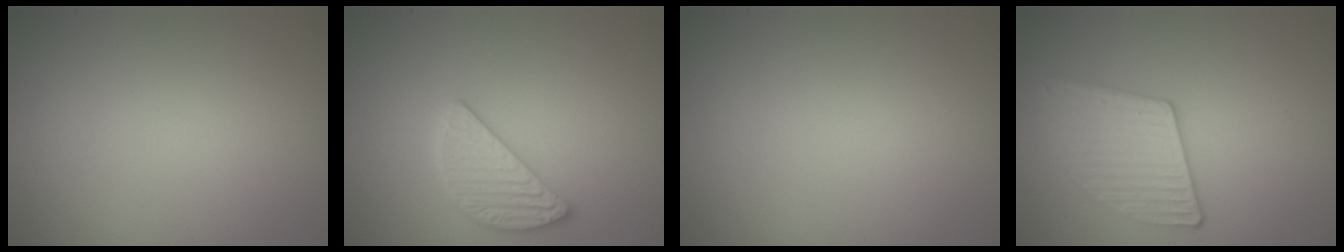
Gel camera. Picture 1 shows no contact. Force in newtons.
{"total": 2.8, "press": 2.8, "slide": 0.1}
{"total": 0.0}
{"total": 3.0, "press": 2.9, "slide": 0.7}